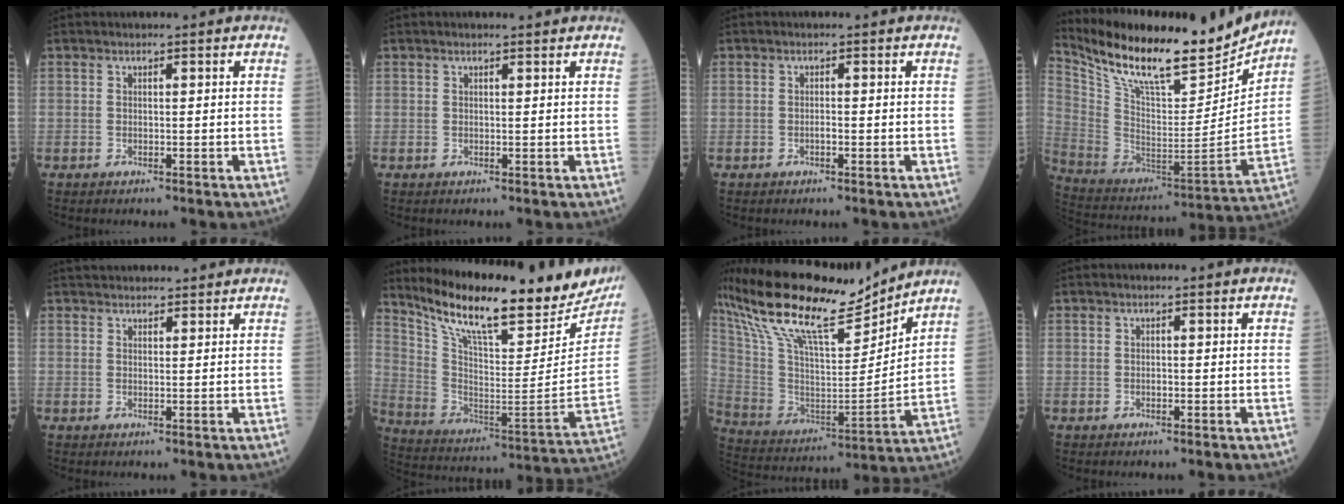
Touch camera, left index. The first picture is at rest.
{"total": 1.1, "force": [1.0, 0.0, 0.4], "torque": [-0.009, 0.007, 0.016]}
{"total": 0.6, "force": [-0.3, 0.1, 0.5], "torque": [-0.009, 0.001, -0.006]}
{"total": 23.4, "force": [20.1, 4.5, 11.0], "torque": [-0.206, -0.018, 0.329]}
{"total": 7.2, "force": [6.8, 1.5, 2.0], "torque": [-0.023, 0.033, 0.093]}
{"total": 26.5, "force": [22.7, 5.5, 12.6], "torque": [-0.217, -0.055, 0.329]}
{"total": 22.1, "force": [18.2, 3.7, 12.0], "torque": [-0.235, 0.007, 0.329]}
{"total": 0.0}